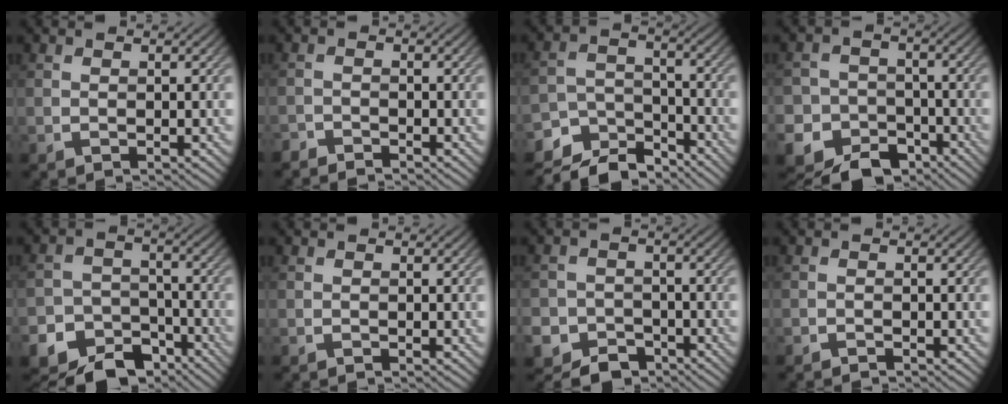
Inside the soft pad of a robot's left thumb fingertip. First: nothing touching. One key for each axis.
{"total": 2.0, "fx": -2.0, "fy": 0.2, "fz": 0.2, "tx": -0.004, "ty": -0.005, "tz": -0.043}
{"total": 10.4, "fx": -9.2, "fy": 4.0, "fz": 2.5, "tx": -0.046, "ty": -0.013, "tz": -0.149}
{"total": 12.6, "fx": -7.9, "fy": 9.5, "fz": 2.6, "tx": -0.064, "ty": -0.057, "tz": -0.136}
{"total": 14.1, "fx": -10.1, "fy": 9.1, "fz": 3.4, "tx": -0.079, "ty": -0.054, "tz": -0.153}
{"total": 0.0}
{"total": 9.4, "fx": -6.1, "fy": 6.9, "fz": 1.8, "tx": -0.044, "ty": -0.038, "tz": -0.110}
{"total": 0.6, "fx": -0.6, "fy": 0.1, "fz": 0.0, "tx": 0.001, "ty": -0.003, "tz": -0.013}